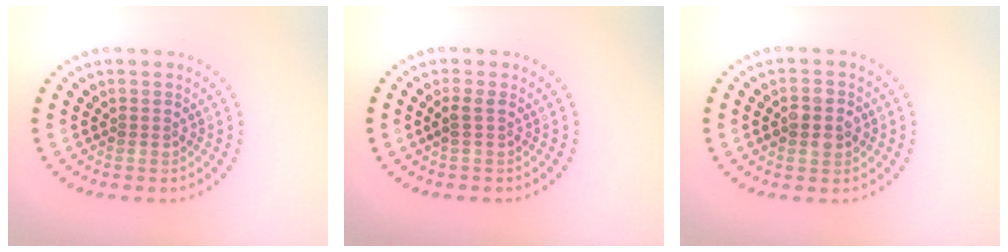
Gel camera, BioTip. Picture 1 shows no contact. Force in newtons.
{"total": 1.2, "press": 1.0, "slide": 0.6}
{"total": 2.7, "press": 2.7, "slide": 0.1}